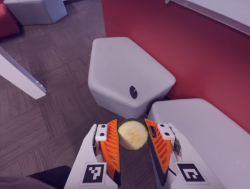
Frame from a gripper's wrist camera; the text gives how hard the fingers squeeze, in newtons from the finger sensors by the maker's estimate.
{"total": 11.9, "left": 12.5, "right": 11.3}